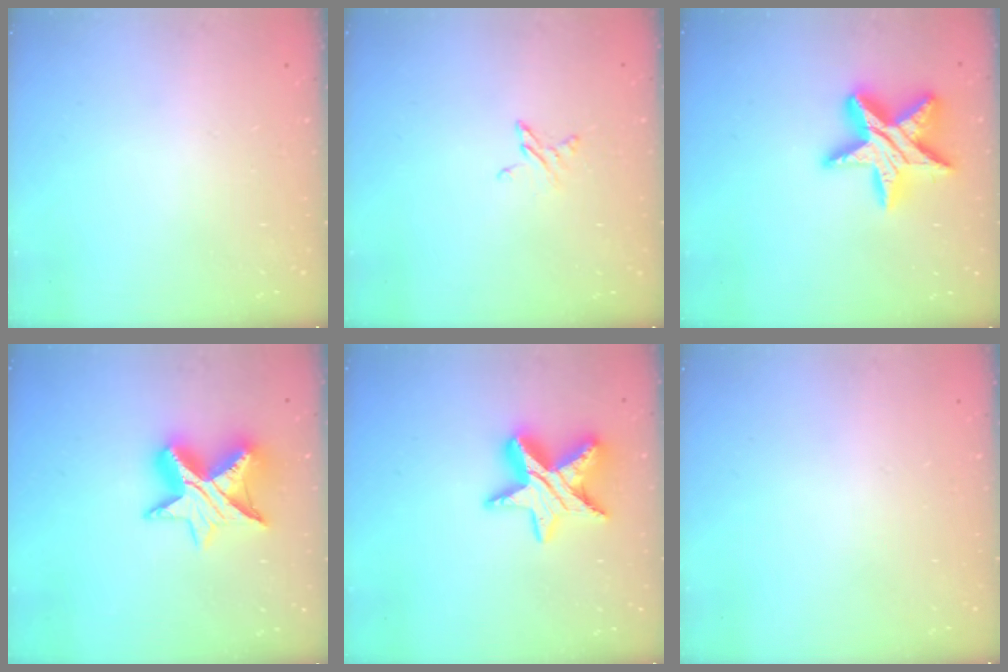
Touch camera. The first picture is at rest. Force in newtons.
{"total": 3.9, "press": 3.9, "slide": 0.4}
{"total": 18.4, "press": 18.3, "slide": 1.5}
{"total": 12.4, "press": 12.4, "slide": 0.5}
{"total": 13.3, "press": 13.2, "slide": 1.1}
{"total": 0.0}